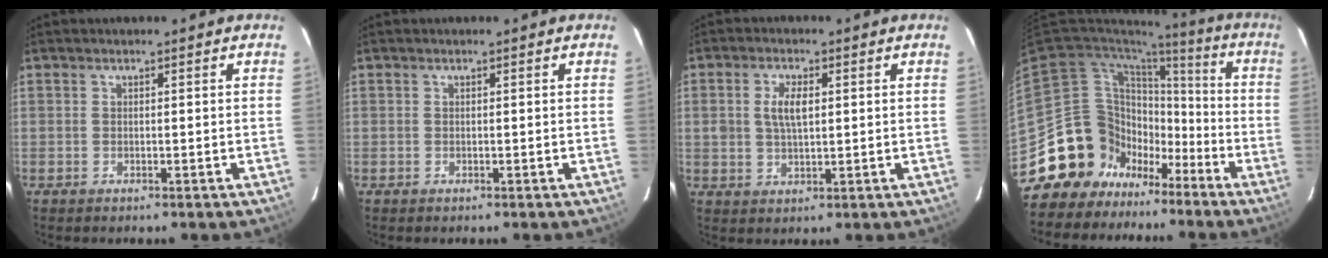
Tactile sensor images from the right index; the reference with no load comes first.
{"total": 0.0}
{"total": 4.8, "force": [1.0, 2.3, 4.1], "torque": [-0.076, 0.005, 0.021]}
{"total": 17.7, "force": [-11.1, 13.2, 3.7], "torque": [-0.098, 0.054, -0.178]}